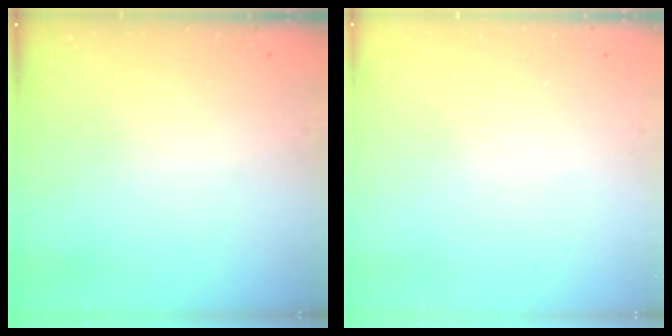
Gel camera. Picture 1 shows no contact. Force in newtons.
{"total": 0.0}